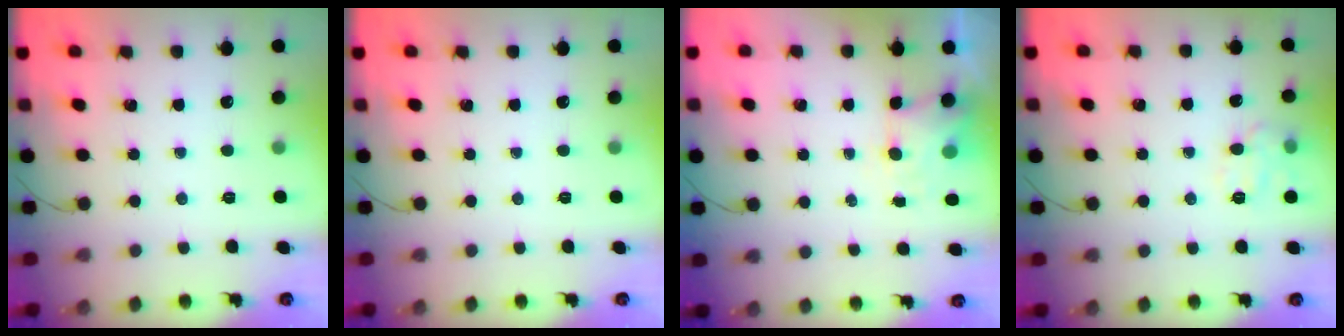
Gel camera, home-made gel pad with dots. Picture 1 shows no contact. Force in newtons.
{"total": 0.0}
{"total": 3.4, "press": 3.3, "slide": 0.8}
{"total": 9.0, "press": 9.0, "slide": 0.6}